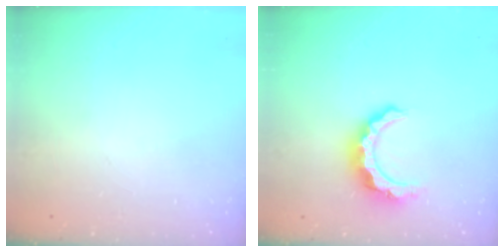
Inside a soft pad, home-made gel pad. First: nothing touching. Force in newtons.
{"total": 8.3, "press": 8.3, "slide": 0.9}